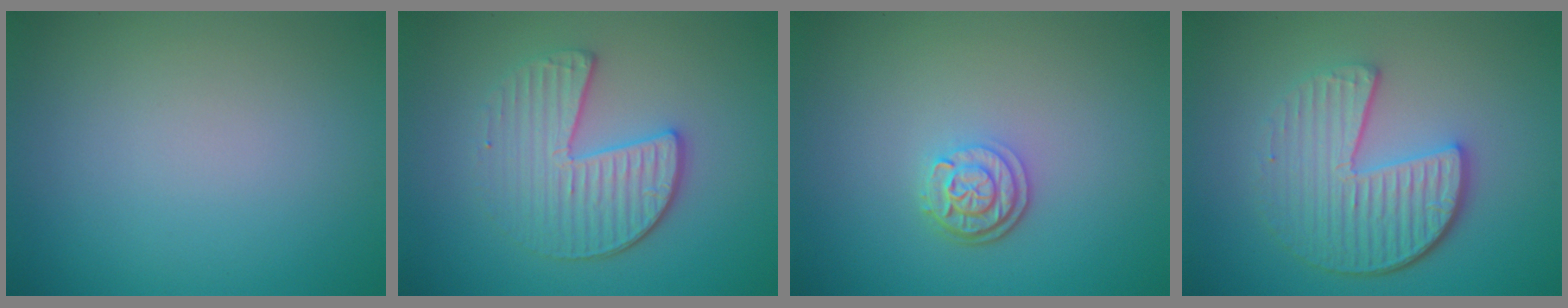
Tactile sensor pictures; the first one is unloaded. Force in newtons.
{"total": 4.0, "press": 3.5, "slide": 1.8}
{"total": 2.5, "press": 2.1, "slide": 1.4}
{"total": 5.6, "press": 4.2, "slide": 3.8}